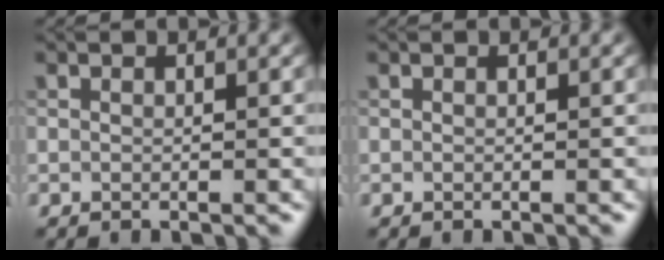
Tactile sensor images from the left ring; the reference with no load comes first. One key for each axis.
{"total": 0.0}